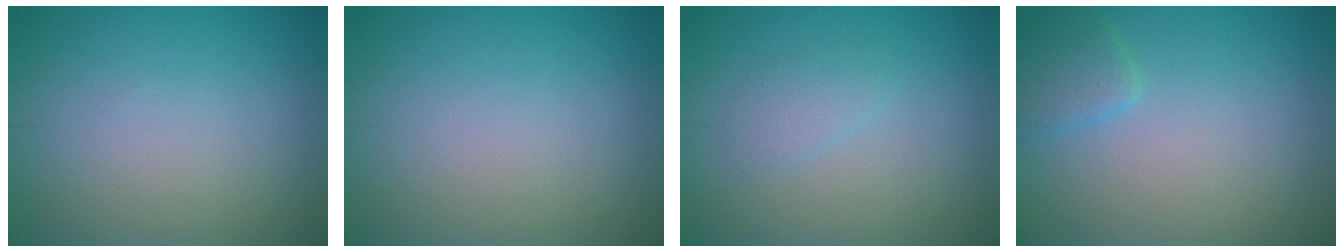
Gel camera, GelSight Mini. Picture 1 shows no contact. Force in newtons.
{"total": 0.0}
{"total": 1.3, "press": 1.3, "slide": 0.2}
{"total": 2.0, "press": 2.0, "slide": 0.1}